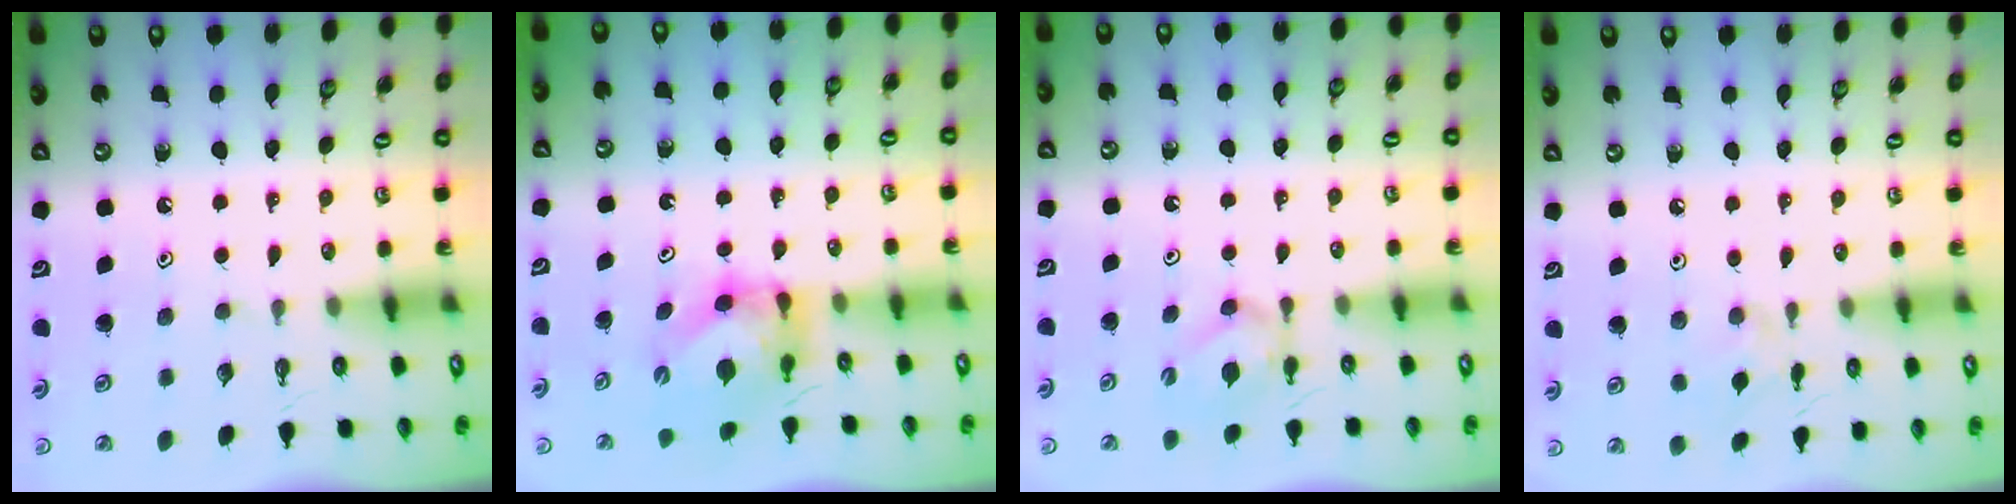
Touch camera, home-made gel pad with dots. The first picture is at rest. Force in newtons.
{"total": 6.2, "press": 6.2, "slide": 0.6}
{"total": 4.8, "press": 4.7, "slide": 0.8}
{"total": 2.3, "press": 2.3, "slide": 0.4}